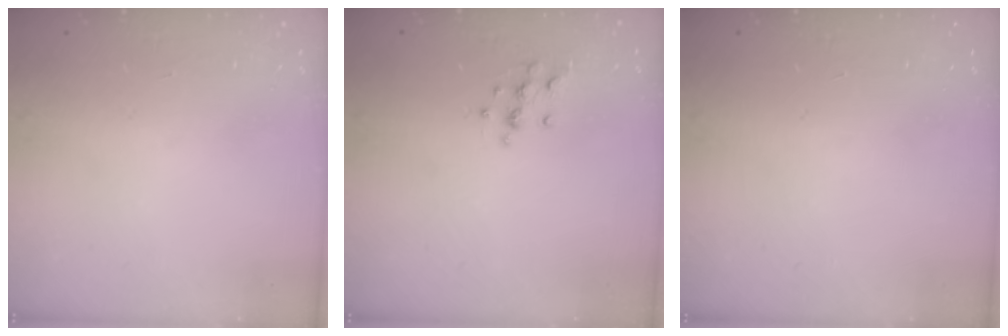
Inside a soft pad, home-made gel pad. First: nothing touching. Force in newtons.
{"total": 9.0, "press": 8.9, "slide": 0.8}
{"total": 0.0}